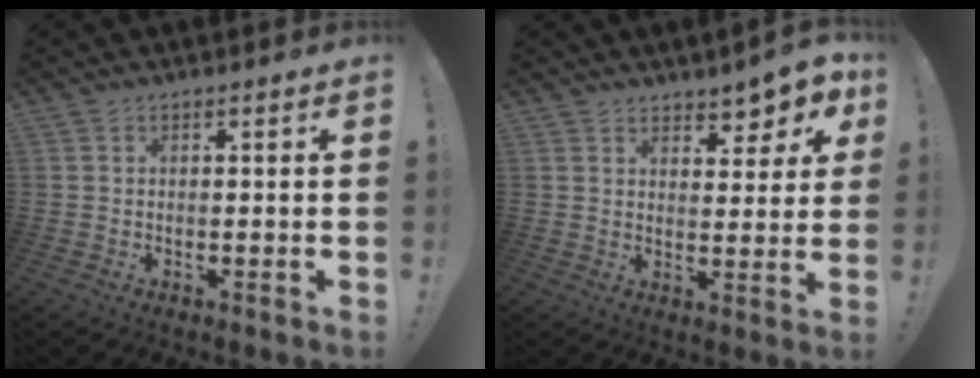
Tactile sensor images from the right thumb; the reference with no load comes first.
{"total": 6.4, "force": [5.3, 2.8, 2.3], "torque": [-0.015, -0.047, 0.093]}